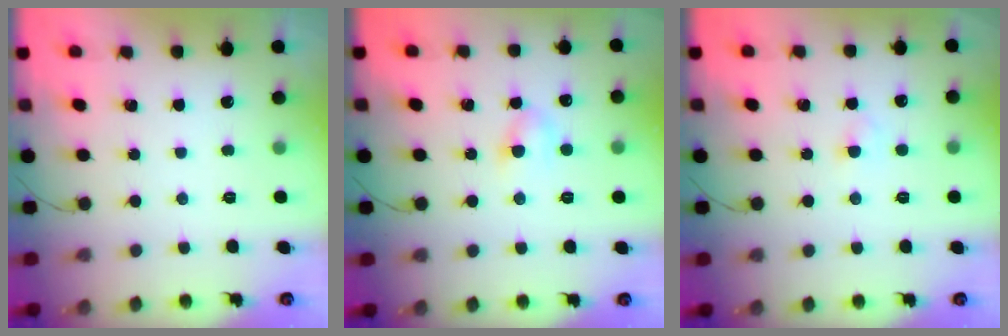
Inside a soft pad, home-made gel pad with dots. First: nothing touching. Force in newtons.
{"total": 4.4, "press": 4.2, "slide": 1.4}
{"total": 2.6, "press": 2.4, "slide": 1.0}